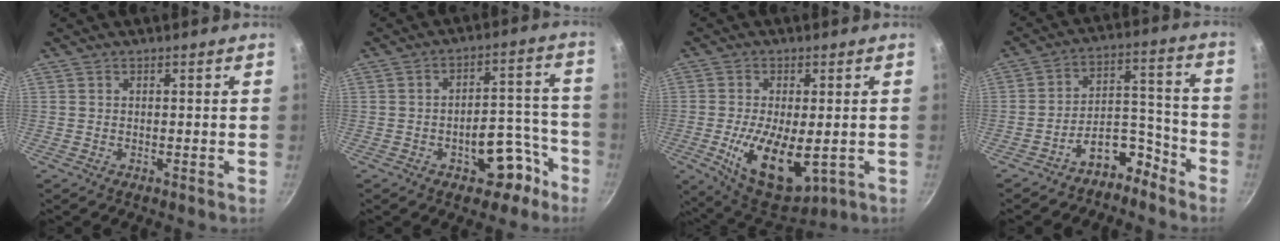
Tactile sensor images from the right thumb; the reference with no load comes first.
{"total": 10.3, "force": [-5.2, 6.0, 6.6], "torque": [-0.032, 0.066, -0.058]}
{"total": 14.0, "force": [-2.5, 6.9, 12.0], "torque": [-0.192, -0.007, -0.026]}
{"total": 9.3, "force": [-7.1, 4.5, 3.9], "torque": [-0.023, 0.104, -0.115]}